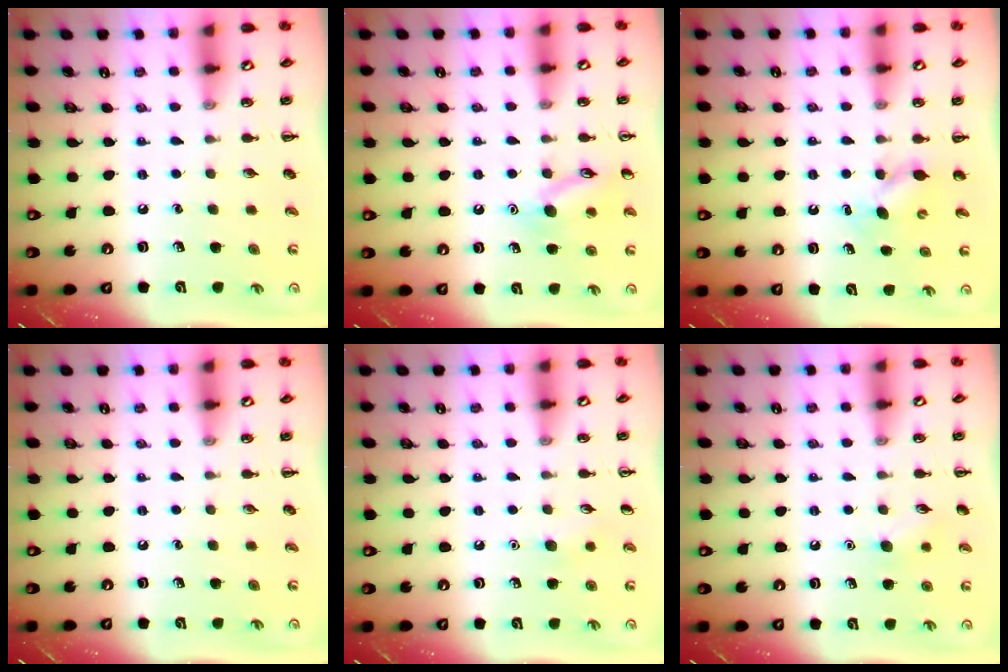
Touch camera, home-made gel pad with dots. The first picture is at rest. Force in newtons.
{"total": 11.1, "press": 11.1, "slide": 1.0}
{"total": 4.2, "press": 4.1, "slide": 0.9}
{"total": 0.0}
{"total": 5.3, "press": 5.0, "slide": 1.7}
{"total": 6.8, "press": 6.6, "slide": 1.5}